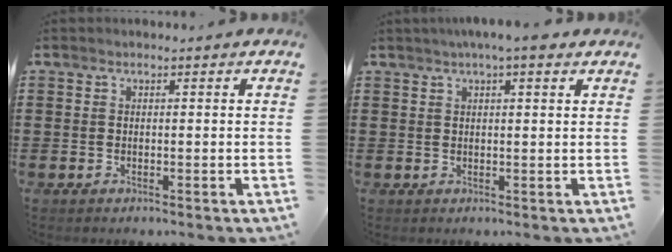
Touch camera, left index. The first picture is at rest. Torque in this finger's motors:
{"motor_torque": [1.11, -1.03, 0.40, 0.10]}